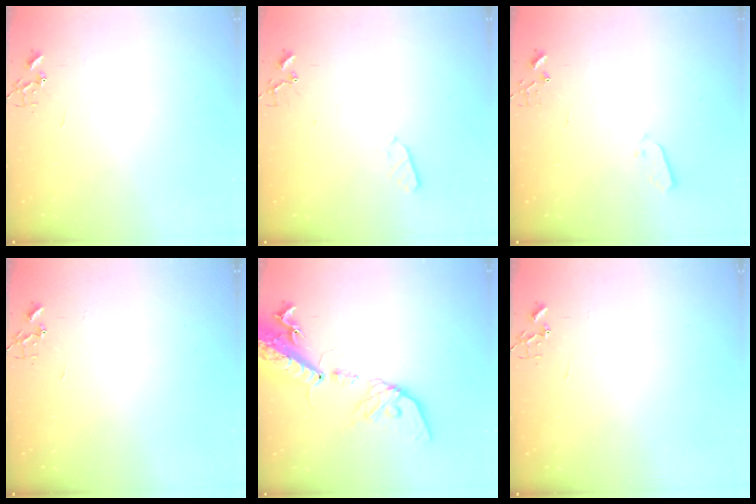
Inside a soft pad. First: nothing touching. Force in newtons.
{"total": 3.6, "press": 3.6, "slide": 0.5}
{"total": 3.0, "press": 2.9, "slide": 0.3}
{"total": 0.0}
{"total": 19.5, "press": 19.0, "slide": 4.4}
{"total": 0.0}